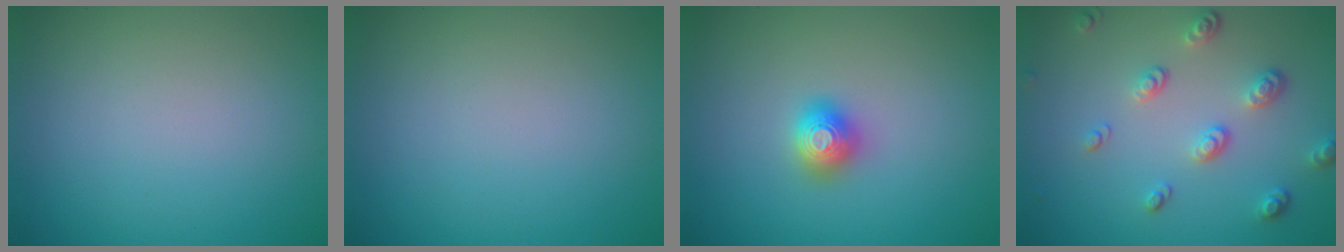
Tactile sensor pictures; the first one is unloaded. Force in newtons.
{"total": 0.0}
{"total": 1.6, "press": 1.6, "slide": 0.2}
{"total": 3.3, "press": 2.6, "slide": 1.9}